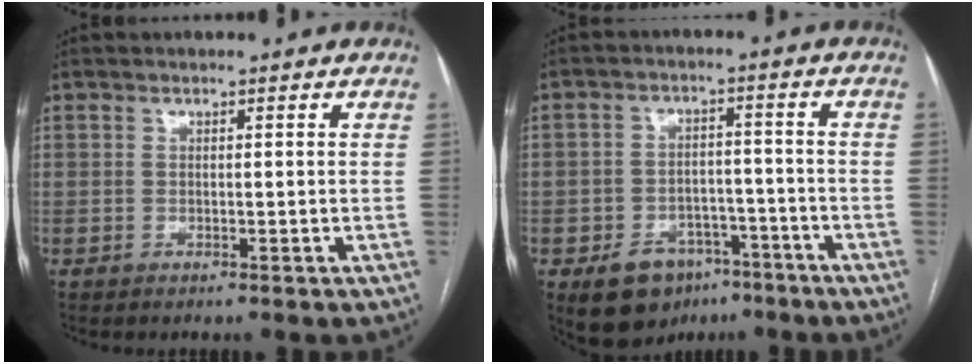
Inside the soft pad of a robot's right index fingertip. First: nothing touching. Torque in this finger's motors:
{"motor_torque": [-0.48, 0.00, -0.78, -0.21]}